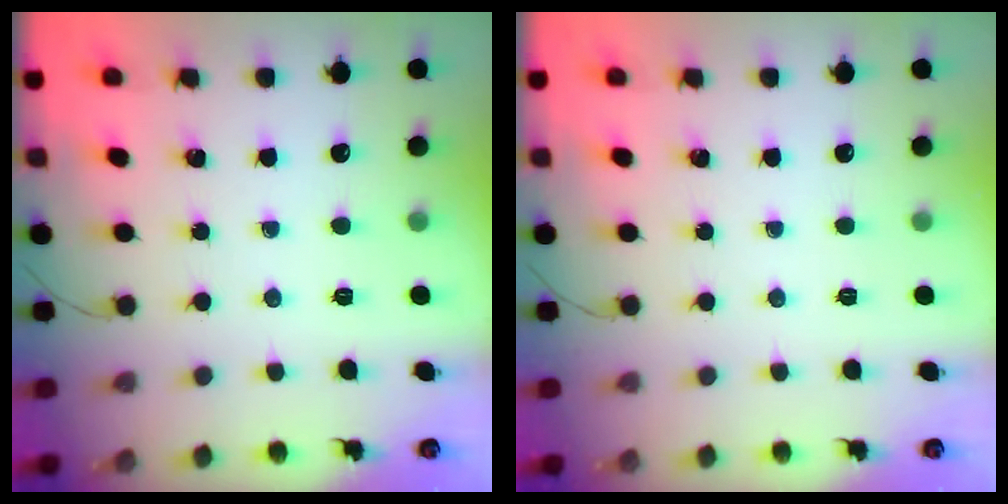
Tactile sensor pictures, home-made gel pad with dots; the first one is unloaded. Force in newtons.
{"total": 0.0}